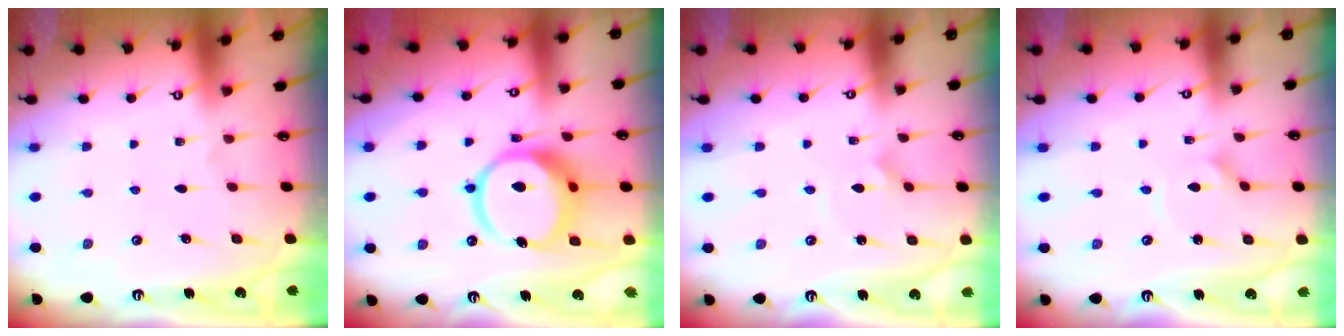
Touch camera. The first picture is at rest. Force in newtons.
{"total": 15.0, "press": 14.9, "slide": 1.8}
{"total": 2.0, "press": 2.0, "slide": 0.1}
{"total": 0.8, "press": 0.8, "slide": 0.2}